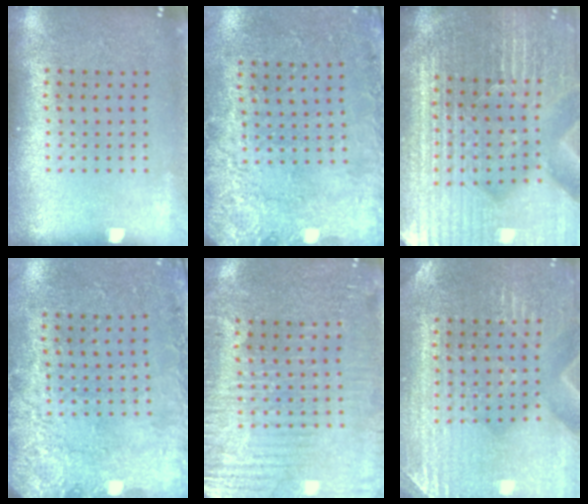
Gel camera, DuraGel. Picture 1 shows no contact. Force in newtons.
{"total": 2.7, "press": 2.1, "slide": 1.6}
{"total": 6.1, "press": 5.5, "slide": 2.7}
{"total": 2.7, "press": 2.0, "slide": 1.8}
{"total": 3.7, "press": 3.4, "slide": 1.5}
{"total": 3.2, "press": 3.1, "slide": 0.4}